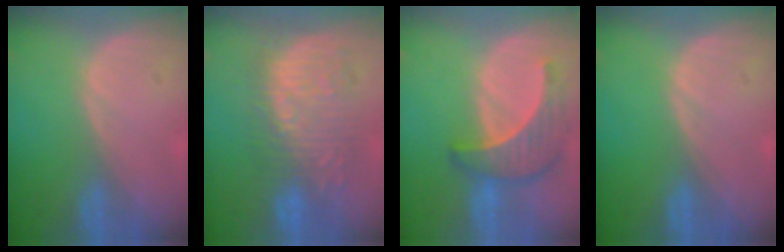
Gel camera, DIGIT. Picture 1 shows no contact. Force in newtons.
{"total": 9.5, "press": 9.4, "slide": 1.0}
{"total": 6.8, "press": 6.8, "slide": 0.7}
{"total": 0.0}